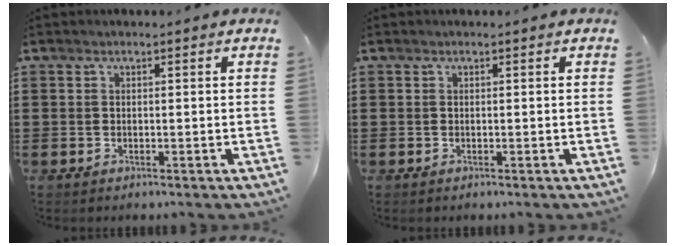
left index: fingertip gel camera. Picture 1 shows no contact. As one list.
[{"total": 0.0}]